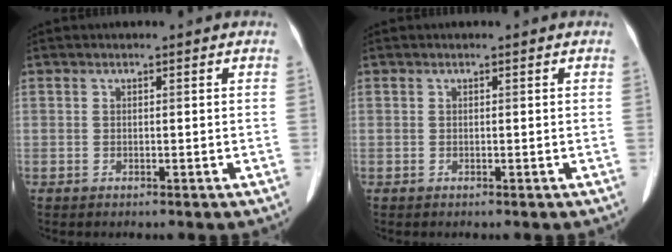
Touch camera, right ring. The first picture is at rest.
{"total": 0.0}